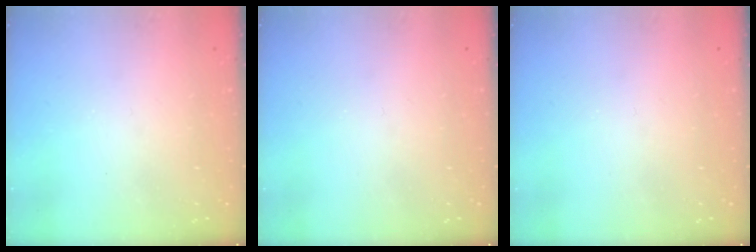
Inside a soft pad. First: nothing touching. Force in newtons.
{"total": 0.0}
{"total": 0.0}